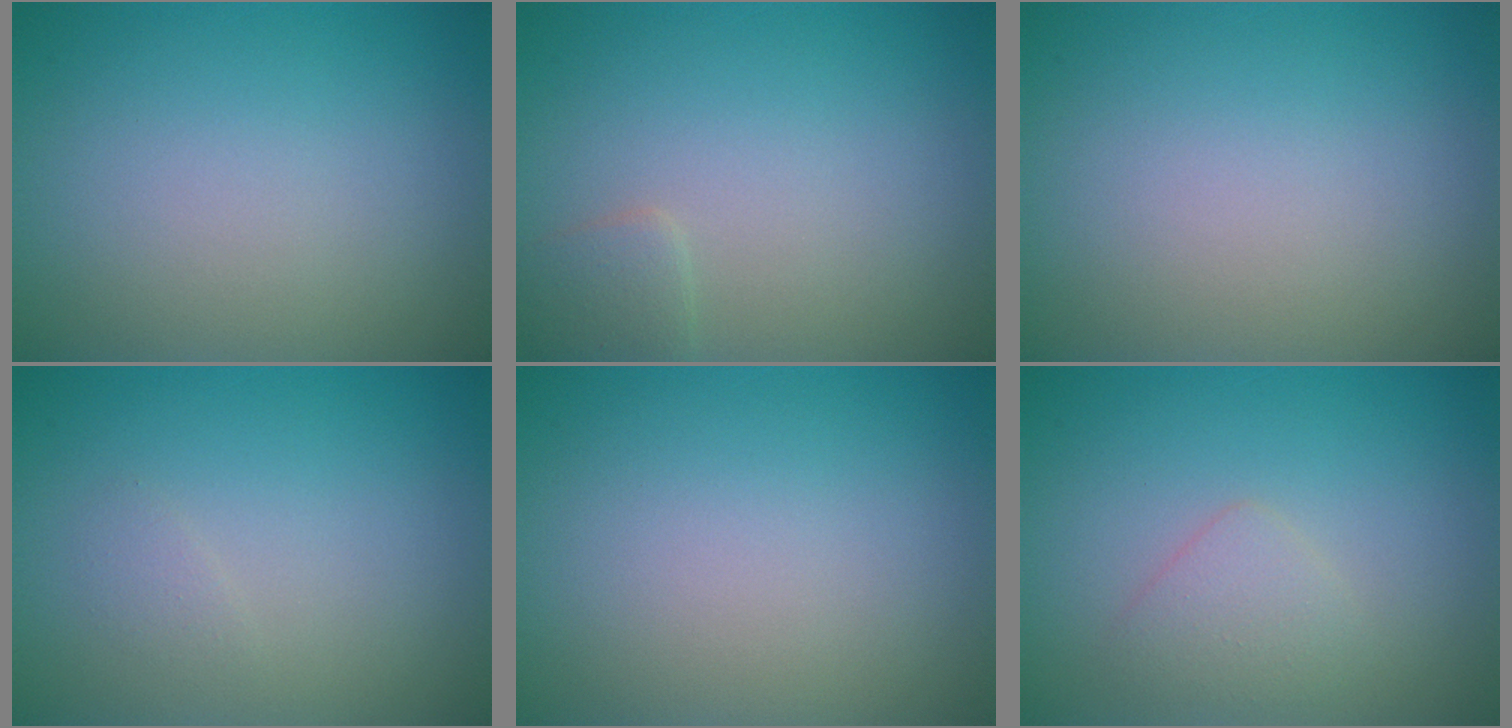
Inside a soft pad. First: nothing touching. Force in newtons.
{"total": 1.3, "press": 1.3, "slide": 0.1}
{"total": 0.0}
{"total": 0.7, "press": 0.7, "slide": 0.0}
{"total": 0.0}
{"total": 1.8, "press": 1.8, "slide": 0.0}